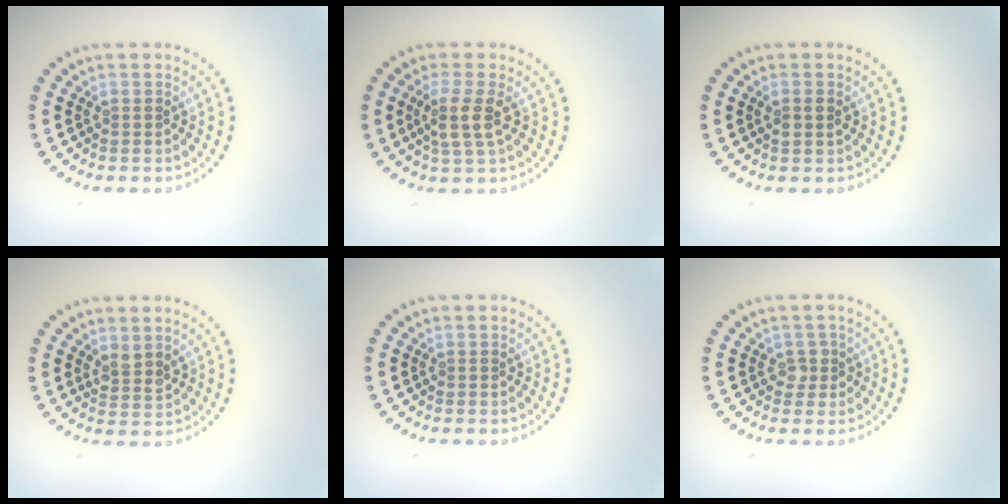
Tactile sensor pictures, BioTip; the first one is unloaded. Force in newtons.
{"total": 2.7, "press": 2.4, "slide": 1.2}
{"total": 1.1, "press": 1.0, "slide": 0.3}
{"total": 1.5, "press": 1.2, "slide": 0.9}
{"total": 0.0}
{"total": 1.3, "press": 1.1, "slide": 0.6}